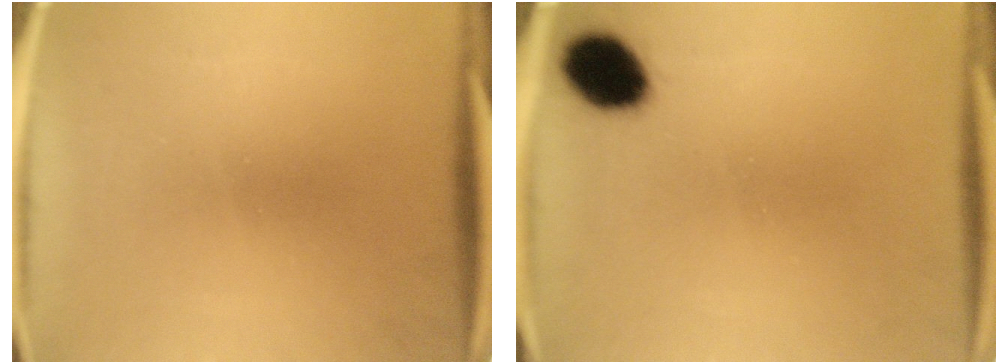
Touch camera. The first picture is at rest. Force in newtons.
{"total": 8.2}